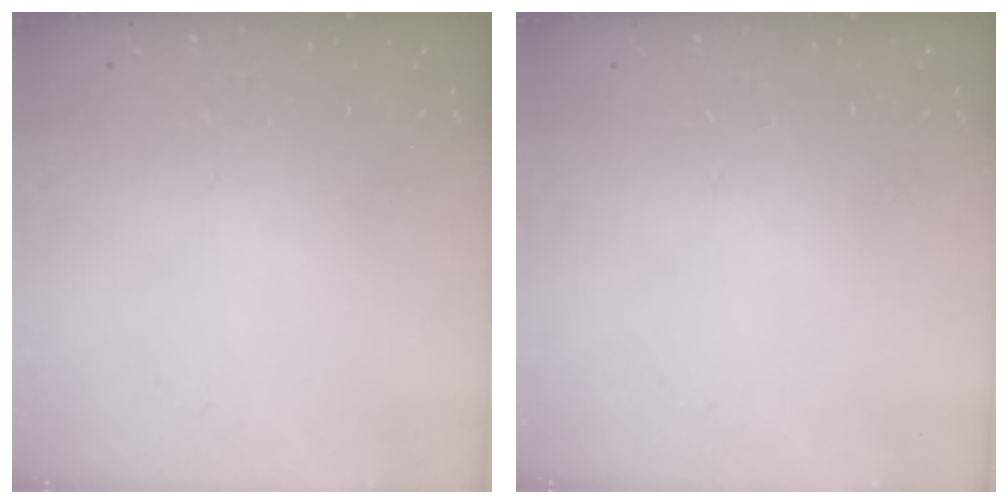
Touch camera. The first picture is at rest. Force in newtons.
{"total": 0.0}